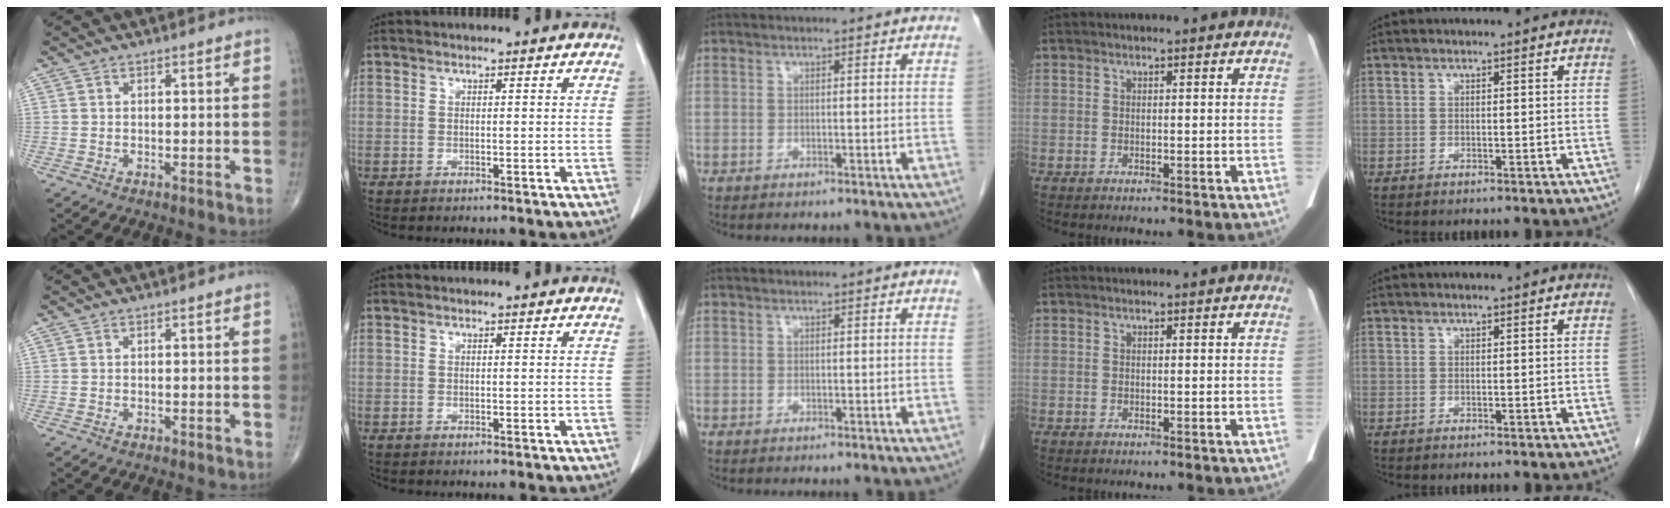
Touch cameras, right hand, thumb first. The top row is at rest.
{}